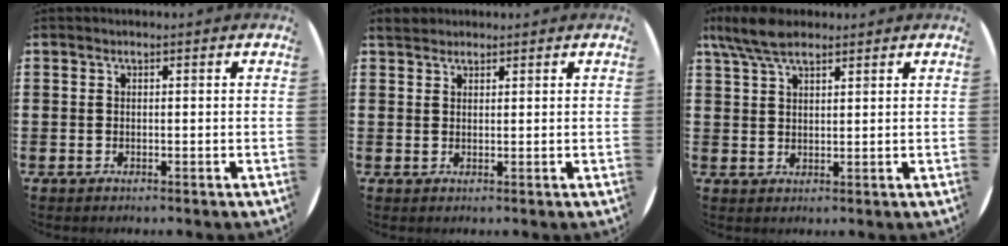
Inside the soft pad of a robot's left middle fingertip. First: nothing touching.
{"total": 1.7, "force": [1.6, 0.6, 0.1], "torque": [0.003, 0.002, 0.030]}
{"total": 5.8, "force": [4.4, 2.0, 3.2], "torque": [-0.065, -0.002, 0.079]}